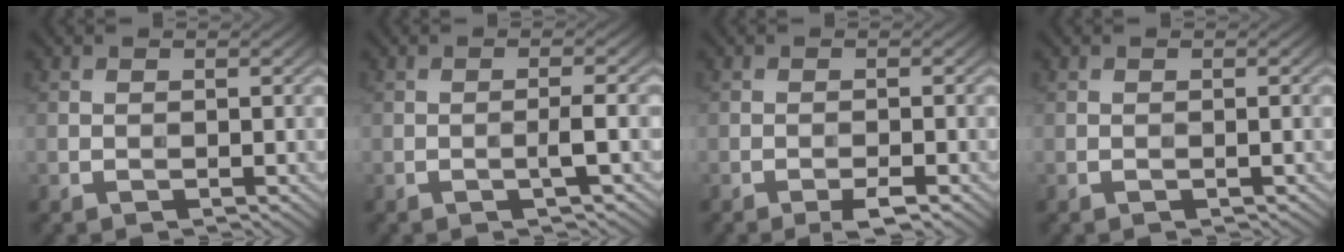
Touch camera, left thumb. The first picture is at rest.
{"total": 2.1, "force": [-0.6, -0.2, 2.0], "torque": [-0.037, 0.014, -0.013]}
{"total": 2.7, "force": [-1.8, 0.4, 1.9], "torque": [-0.031, 0.007, -0.026]}
{"total": 0.6, "force": [-0.3, 0.1, 0.5], "torque": [-0.008, 0.004, -0.004]}